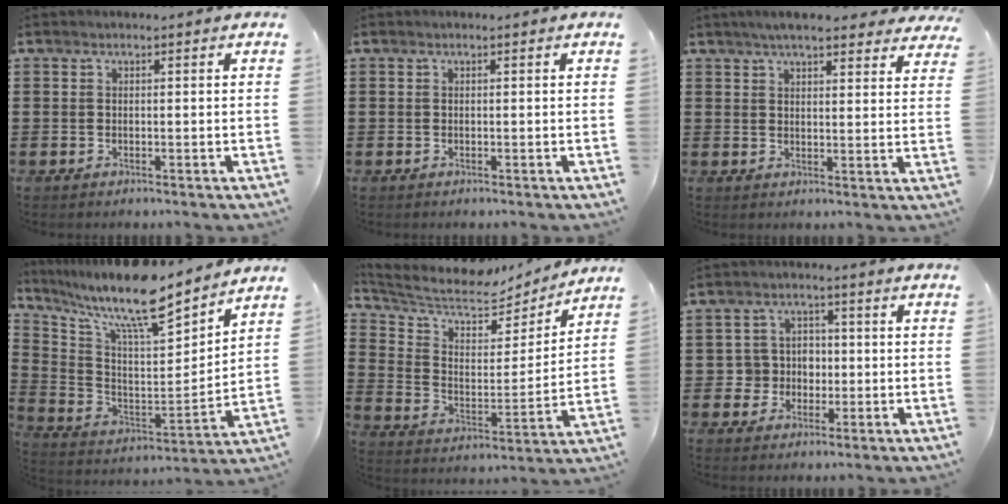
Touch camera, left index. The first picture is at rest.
{"total": 0.0}
{"total": 5.3, "force": [4.8, 0.9, 2.1], "torque": [-0.054, -0.006, 0.088]}
{"total": 11.7, "force": [9.9, 1.3, 6.2], "torque": [-0.149, -0.070, 0.164]}
{"total": 6.5, "force": [6.0, 1.8, 1.9], "torque": [-0.070, -0.045, 0.101]}
{"total": 4.5, "force": [-0.4, 4.3, 1.2], "torque": [-0.033, 0.009, -0.011]}